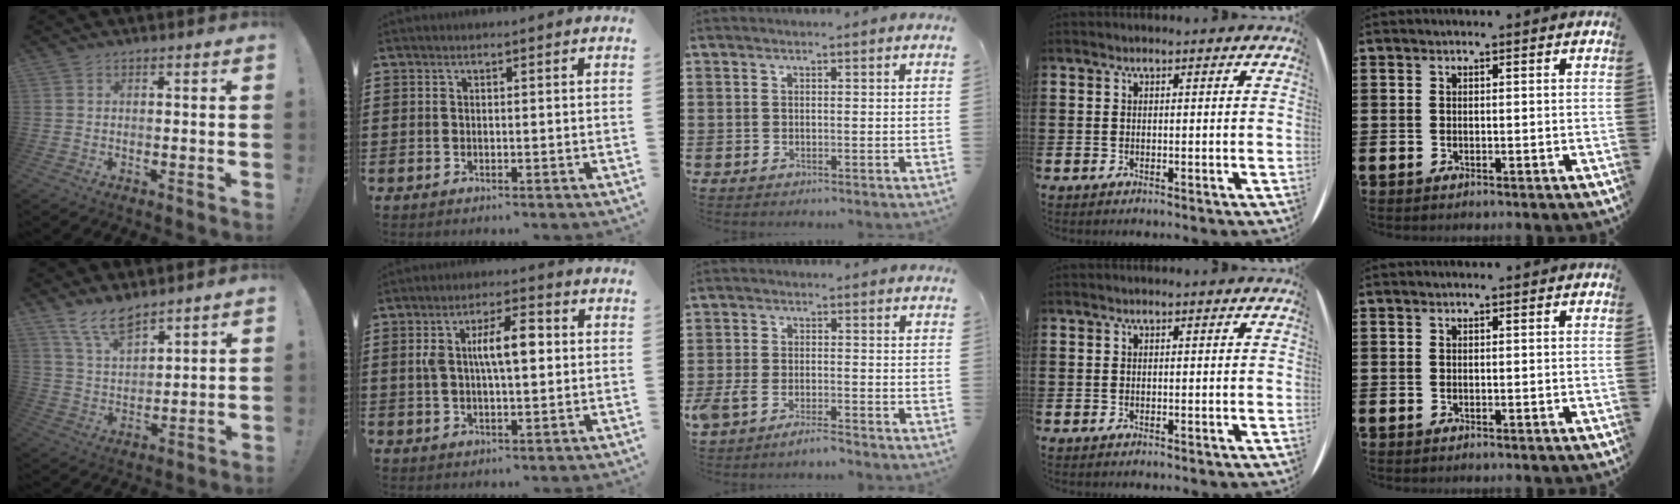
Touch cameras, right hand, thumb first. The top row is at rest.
{"thumb": {"total": 10.3, "force": [8.5, 3.9, 4.2], "torque": [-0.090, -0.052, 0.166]}, "index": {"total": 7.7, "force": [1.1, 3.0, 7.0], "torque": [-0.136, 0.009, 0.011]}, "middle": {"total": 3.7, "force": [-3.1, 0.8, 2.0], "torque": [-0.055, -0.005, -0.064]}}